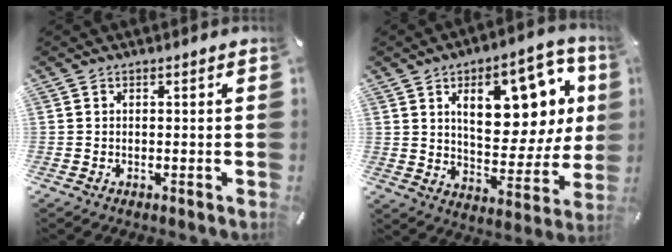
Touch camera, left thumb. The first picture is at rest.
{"total": 20.0, "force": [8.2, 10.4, 15.1], "torque": [-0.210, -0.037, 0.131]}